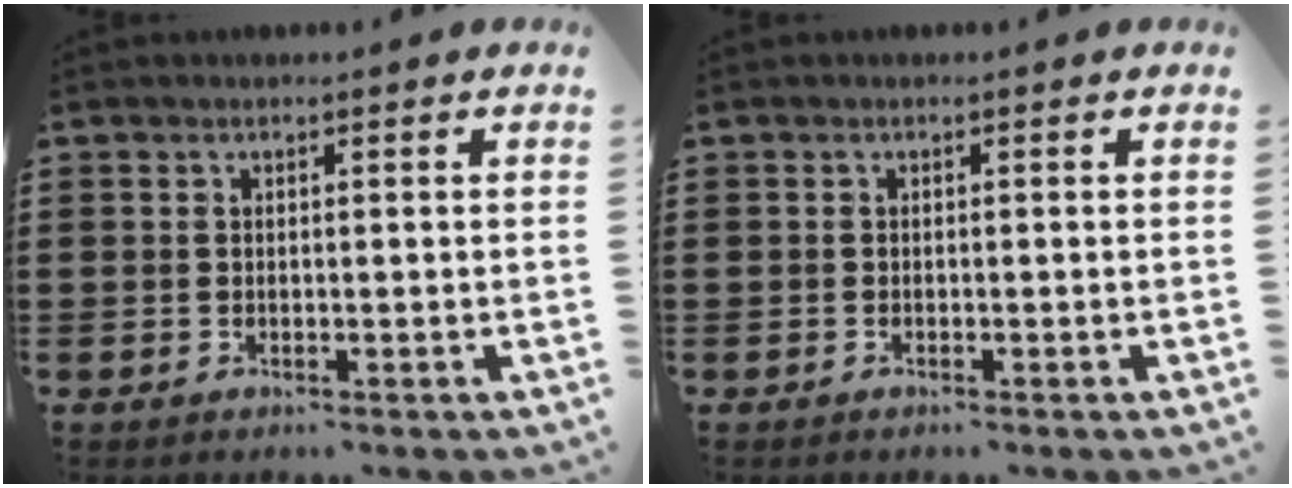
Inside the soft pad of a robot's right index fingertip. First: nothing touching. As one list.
[{"total": 0.0}]